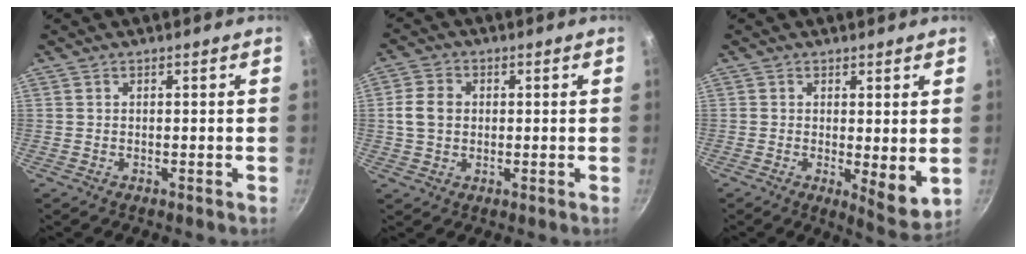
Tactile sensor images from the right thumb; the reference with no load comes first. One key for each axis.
{"total": 5.8, "fx": 0.4, "fy": 4.6, "fz": 3.4, "tx": -0.052, "ty": 0.007, "tz": 0.001}
{"total": 6.7, "fx": 0.2, "fy": 2.4, "fz": 6.3, "tx": -0.081, "ty": -0.025, "tz": 0.006}